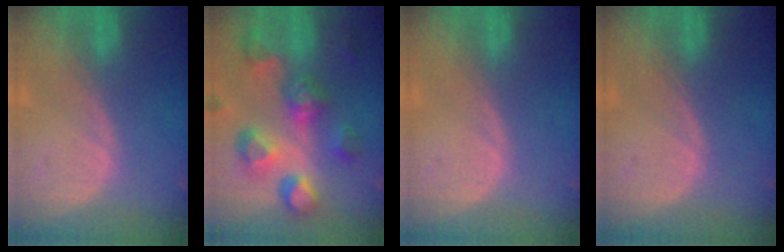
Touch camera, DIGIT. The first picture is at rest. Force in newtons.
{"total": 11.3, "press": 10.1, "slide": 5.1}
{"total": 0.0}
{"total": 0.0}